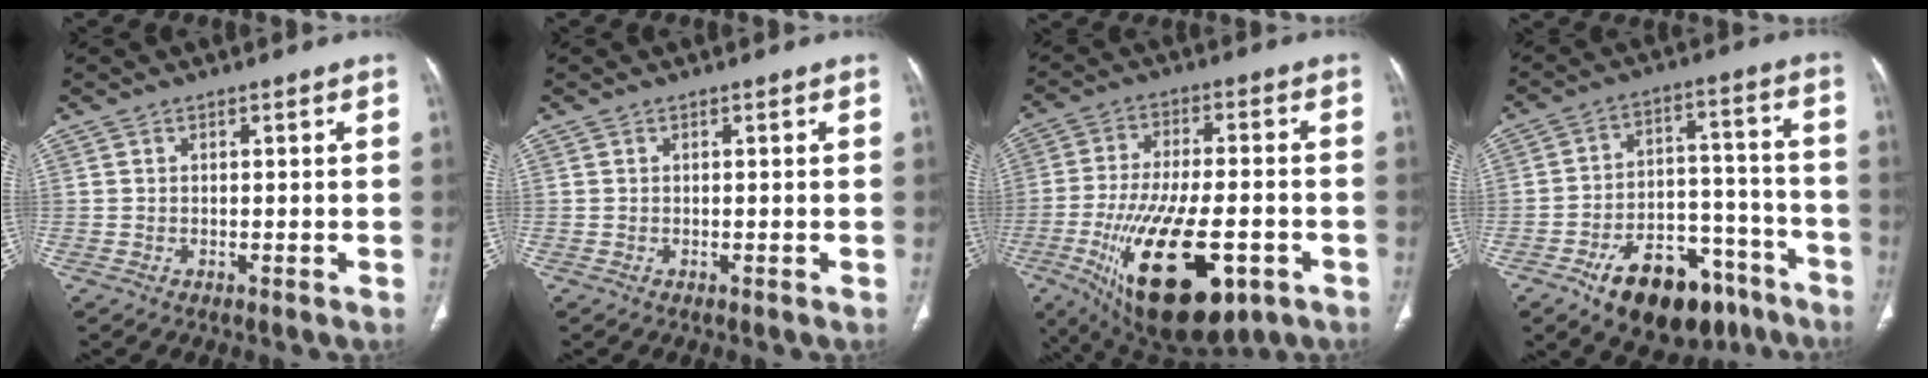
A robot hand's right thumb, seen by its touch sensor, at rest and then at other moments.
{"total": 0.0}
{"total": 23.5, "force": [-8.6, 10.1, 19.5], "torque": [-0.367, 0.001, -0.121]}
{"total": 19.2, "force": [-12.2, 10.4, 10.7], "torque": [-0.131, 0.089, -0.181]}